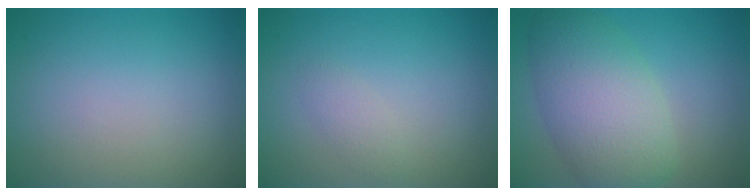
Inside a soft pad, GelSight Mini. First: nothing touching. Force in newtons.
{"total": 1.1, "press": 1.1, "slide": 0.0}
{"total": 7.5, "press": 7.5, "slide": 0.4}